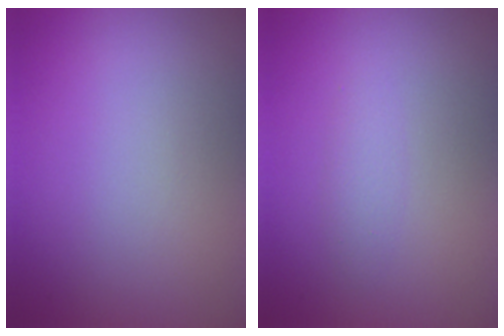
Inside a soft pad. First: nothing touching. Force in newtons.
{"total": 1.1, "press": 1.1, "slide": 0.1}